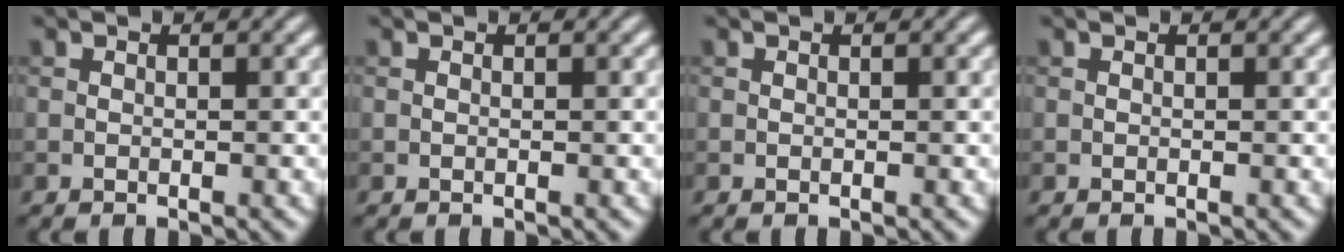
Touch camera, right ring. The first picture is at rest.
{"total": 0.0}
{"total": 0.0}
{"total": 0.0}